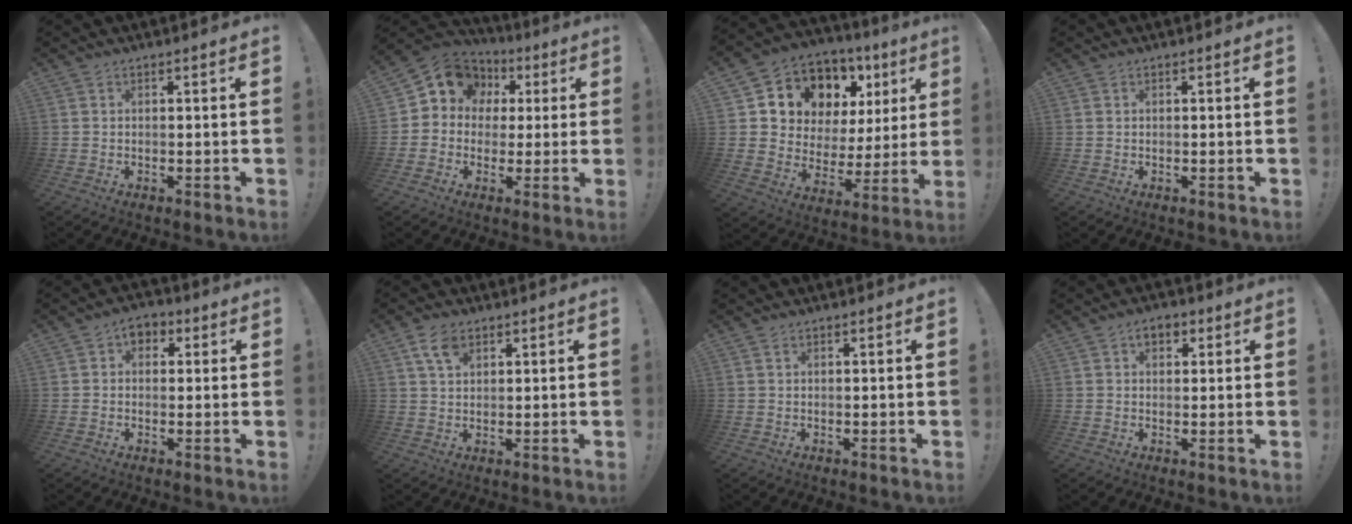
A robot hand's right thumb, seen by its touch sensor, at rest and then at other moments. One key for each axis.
{"total": 11.0, "fx": 3.6, "fy": 9.6, "fz": 4.1, "tx": -0.053, "ty": -0.019, "tz": 0.073}
{"total": 10.7, "fx": 6.7, "fy": 7.4, "fz": 3.8, "tx": -0.063, "ty": -0.062, "tz": 0.133}
{"total": 0.0}
{"total": 4.4, "fx": 0.7, "fy": 3.7, "fz": 2.3, "tx": -0.022, "ty": 0.003, "tz": 0.010}
{"total": 6.0, "fx": 3.1, "fy": 3.6, "fz": 3.7, "tx": -0.067, "ty": -0.004, "tz": 0.059}
{"total": 0.6, "fx": 0.4, "fy": 0.3, "fz": 0.3, "tx": -0.005, "ty": 0.000, "tz": 0.007}
{"total": 4.1, "fx": 1.5, "fy": 2.9, "fz": 2.5, "tx": -0.030, "ty": 0.004, "tz": 0.024}